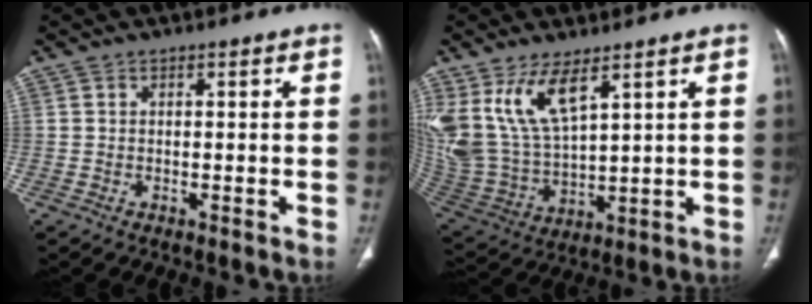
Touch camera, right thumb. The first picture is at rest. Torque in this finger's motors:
{"motor_torque": [0.15, 0.59, 1.33, 1.18, 0.55]}